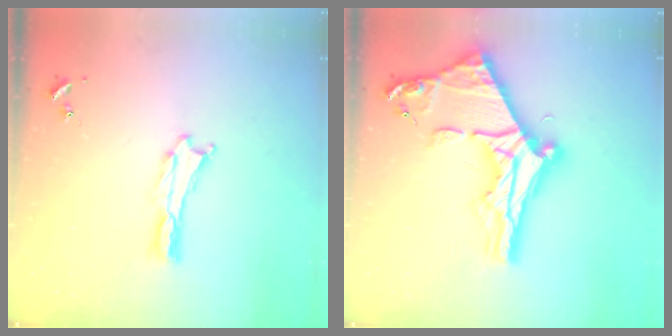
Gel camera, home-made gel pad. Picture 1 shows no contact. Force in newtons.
{"total": 13.1, "press": 13.0, "slide": 1.2}